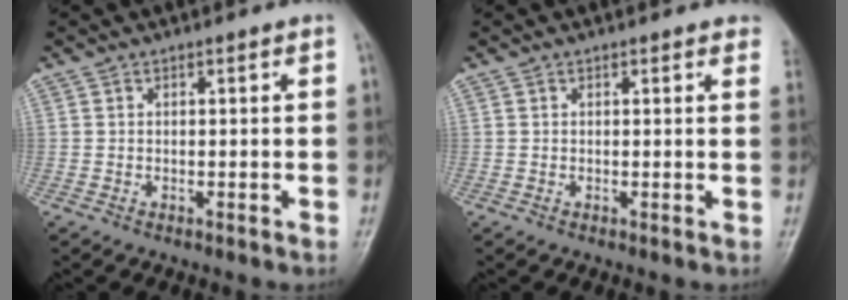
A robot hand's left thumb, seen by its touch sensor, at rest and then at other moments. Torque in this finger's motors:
{"motor_torque": [0.85, 0.23, 0.39, -0.61, 0.00]}